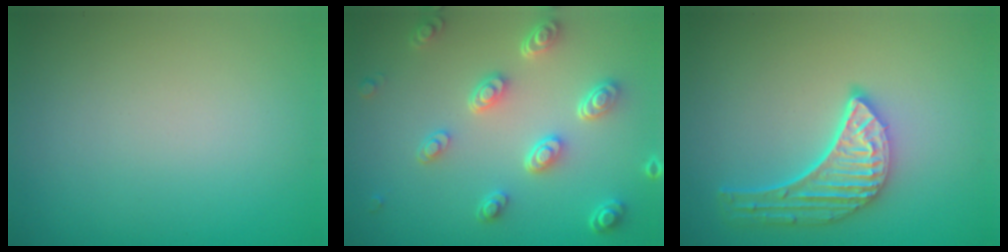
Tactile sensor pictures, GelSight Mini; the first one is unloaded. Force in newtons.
{"total": 4.8, "press": 3.7, "slide": 3.0}
{"total": 5.1, "press": 3.9, "slide": 3.2}